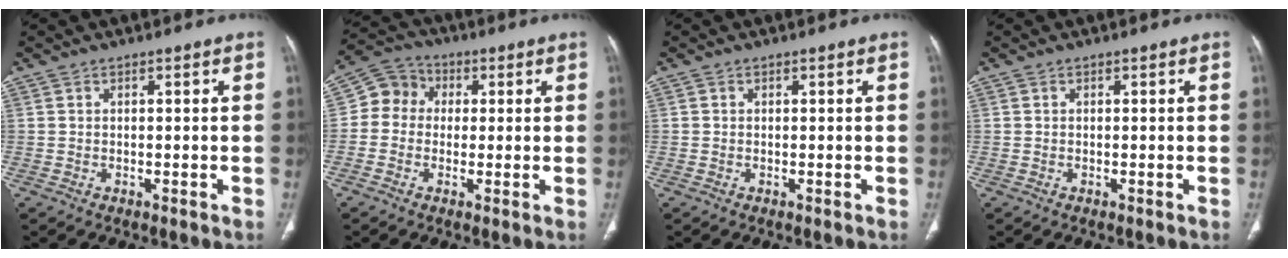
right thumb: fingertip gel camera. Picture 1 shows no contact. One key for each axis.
{"total": 7.3, "fx": 0.6, "fy": 6.4, "fz": 3.3, "tx": -0.036, "ty": 0.021, "tz": -0.005}
{"total": 0.0}
{"total": 0.0}